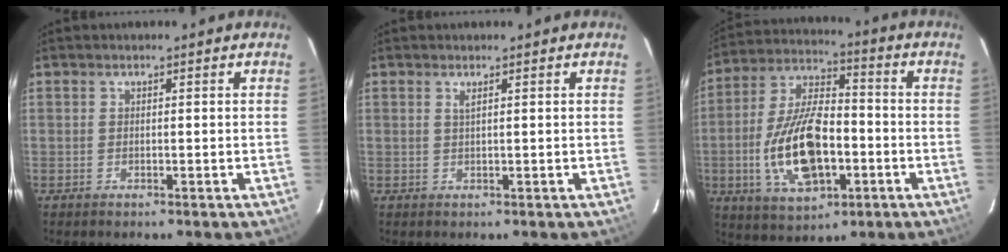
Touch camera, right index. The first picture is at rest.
{"total": 0.8, "force": [0.4, -0.1, 0.6], "torque": [-0.013, 0.000, 0.008]}
{"total": 17.2, "force": [-4.3, 8.5, 14.3], "torque": [-0.295, 0.005, -0.068]}